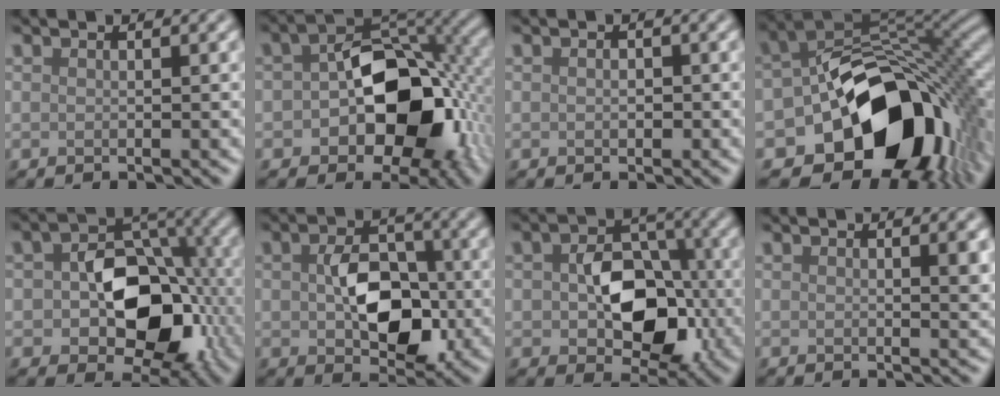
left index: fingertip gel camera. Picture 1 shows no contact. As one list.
[{"total": 11.2, "force": [-2.2, 7.1, 8.4], "torque": [-0.122, -0.002, -0.039]}, {"total": 0.6, "force": [0.0, 0.5, 0.4], "torque": [-0.006, -0.002, 0.000]}, {"total": 14.9, "force": [-5.1, 9.9, 10.0], "torque": [-0.129, -0.013, -0.084]}, {"total": 9.5, "force": [-1.3, 6.4, 6.9], "torque": [-0.093, 0.003, -0.022]}, {"total": 6.9, "force": [-0.1, 4.5, 5.2], "torque": [-0.088, -0.007, 0.000]}, {"total": 7.5, "force": [-0.5, 5.2, 5.4], "torque": [-0.082, -0.007, -0.005]}, {"total": 1.7, "force": [0.4, 0.3, 1.6], "torque": [-0.018, -0.002, 0.004]}]